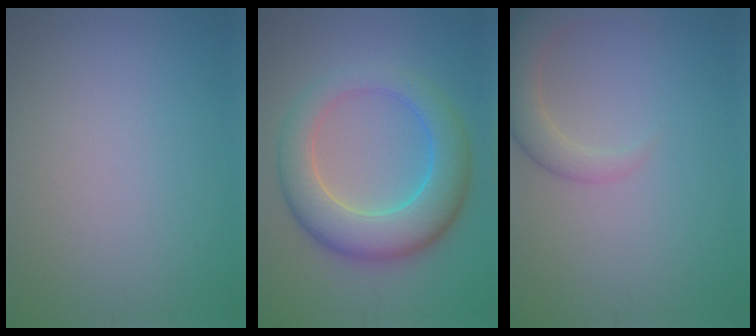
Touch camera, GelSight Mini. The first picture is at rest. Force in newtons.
{"total": 8.1, "press": 8.1, "slide": 0.3}
{"total": 3.7, "press": 3.7, "slide": 0.2}